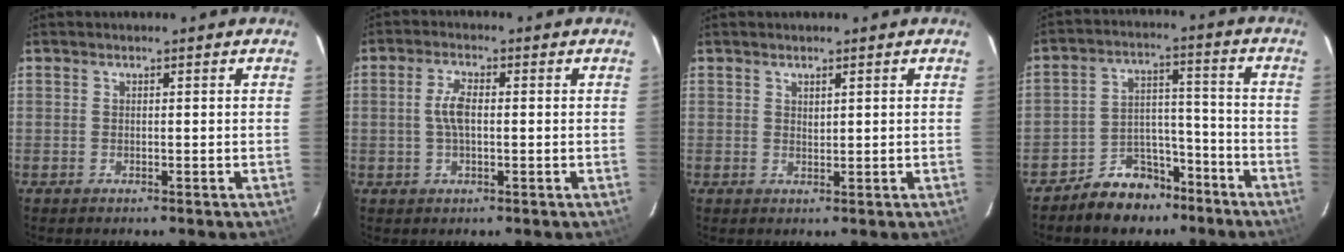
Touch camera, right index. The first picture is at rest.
{"total": 4.3, "force": [0.0, 1.8, 3.9], "torque": [-0.081, 0.006, 0.002]}
{"total": 1.1, "force": [0.7, 0.5, 0.6], "torque": [-0.009, 0.002, 0.014]}
{"total": 9.6, "force": [-7.4, 5.6, 2.4], "torque": [-0.046, 0.039, -0.106]}